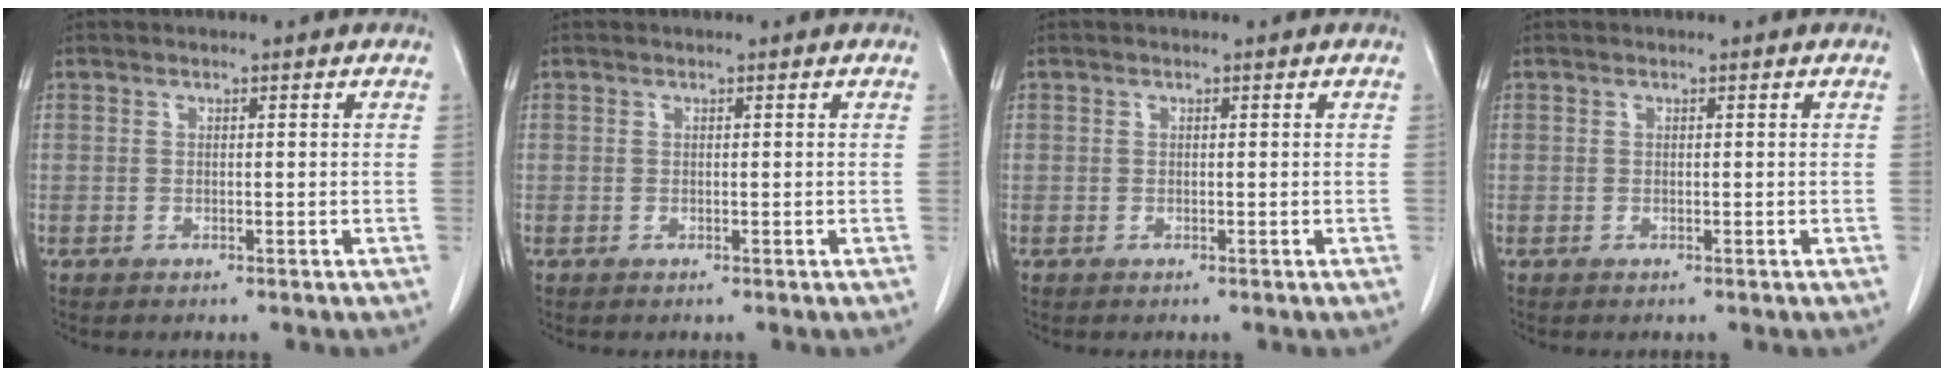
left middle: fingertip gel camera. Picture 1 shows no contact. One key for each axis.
{"total": 0.0}
{"total": 0.0}
{"total": 0.0}